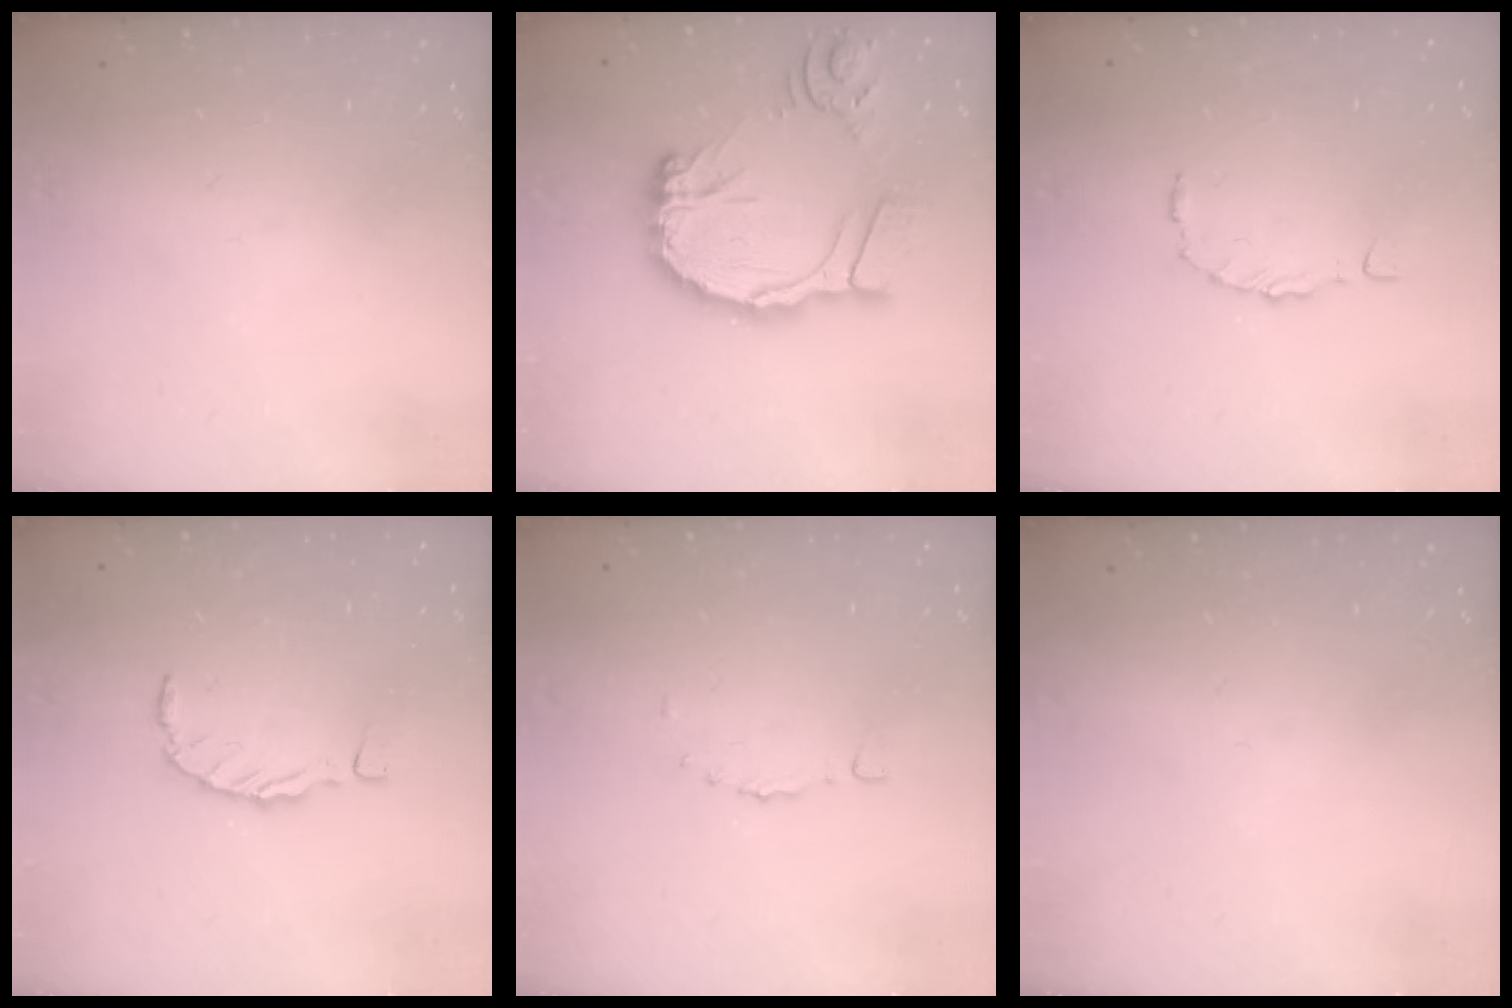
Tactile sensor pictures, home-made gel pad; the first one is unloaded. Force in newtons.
{"total": 22.6, "press": 22.4, "slide": 2.7}
{"total": 1.9, "press": 1.9, "slide": 0.3}
{"total": 0.0}
{"total": 1.7, "press": 1.5, "slide": 0.7}
{"total": 0.0}